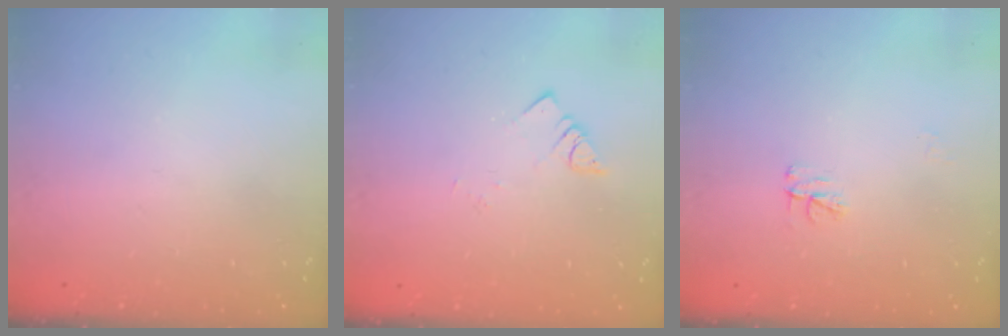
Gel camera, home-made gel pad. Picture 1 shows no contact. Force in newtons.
{"total": 1.9, "press": 1.9, "slide": 0.1}
{"total": 3.9, "press": 3.9, "slide": 0.2}